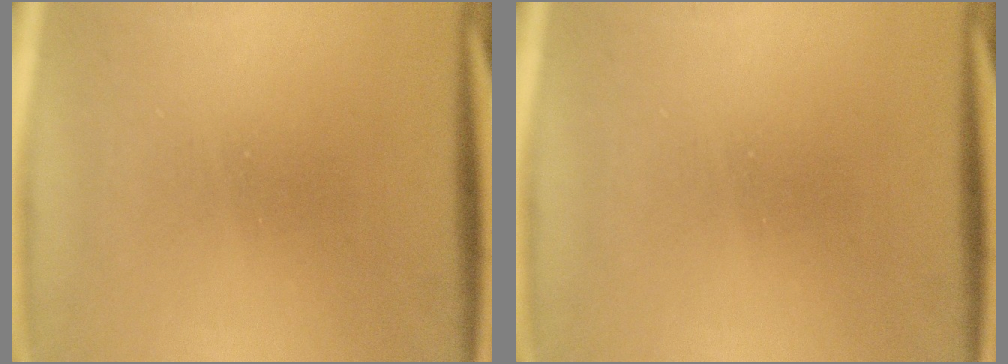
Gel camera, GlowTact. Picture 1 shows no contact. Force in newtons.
{"total": 0.0}